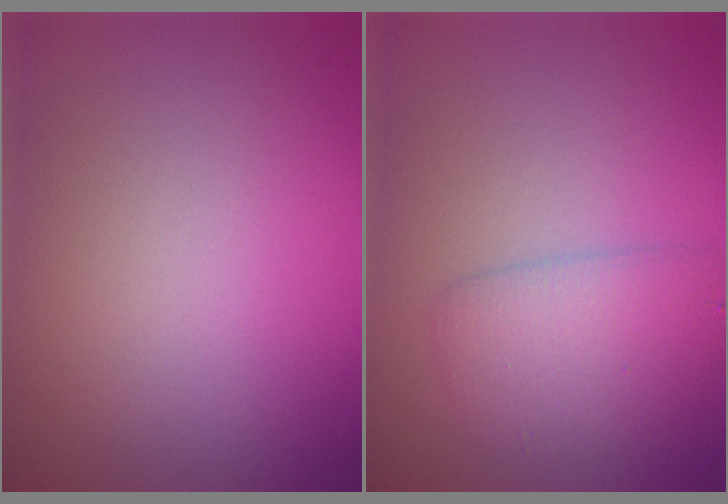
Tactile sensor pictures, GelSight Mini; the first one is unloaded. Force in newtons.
{"total": 3.3, "press": 3.3, "slide": 0.1}